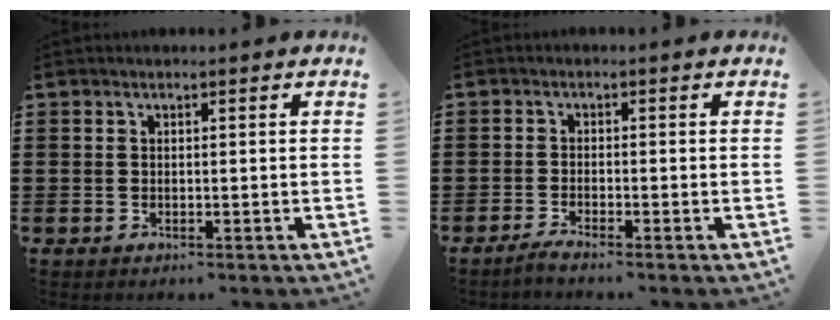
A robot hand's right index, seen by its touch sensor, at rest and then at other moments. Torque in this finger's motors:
{"motor_torque": [2.14, 0.00, 0.07, 0.01]}